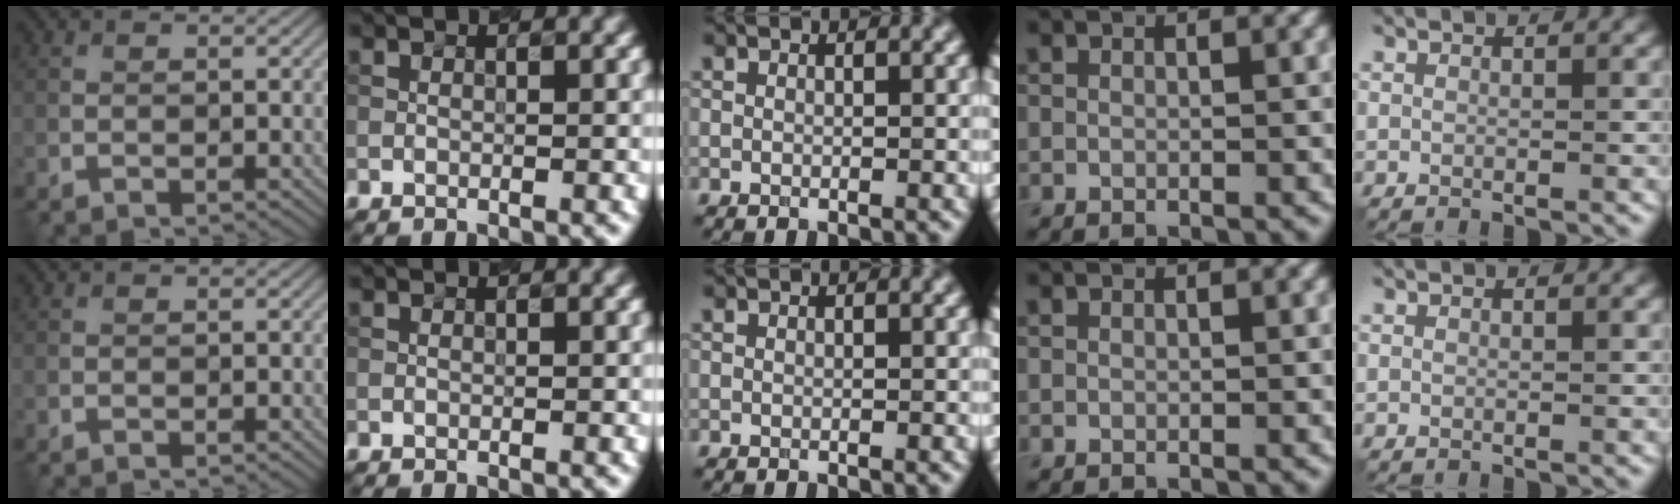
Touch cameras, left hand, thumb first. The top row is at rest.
{}